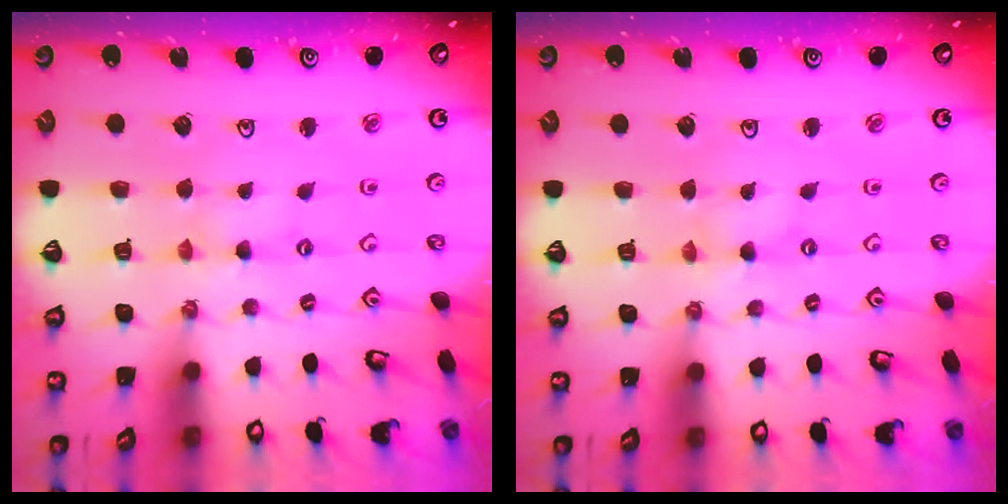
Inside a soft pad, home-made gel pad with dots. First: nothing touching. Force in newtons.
{"total": 0.0}